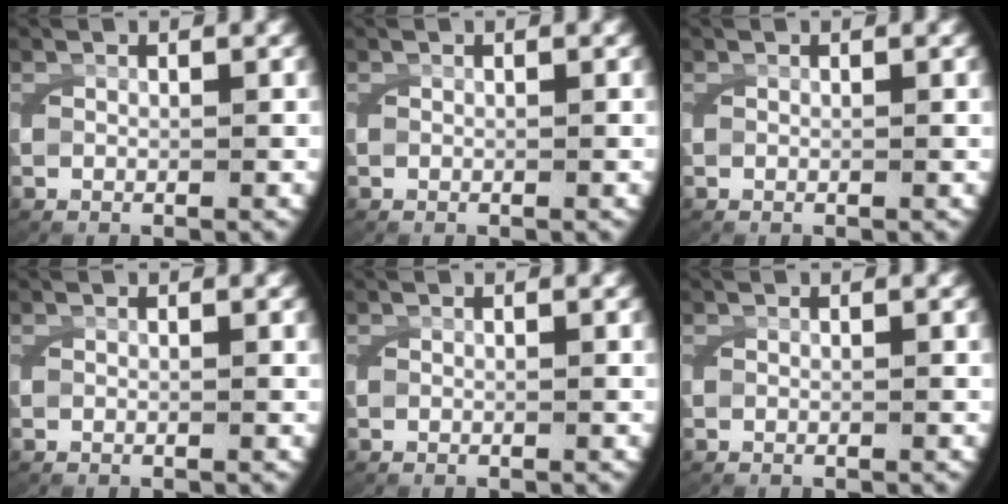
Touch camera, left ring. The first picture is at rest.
{"total": 0.0}
{"total": 0.0}
{"total": 0.0}
{"total": 0.0}
{"total": 0.0}